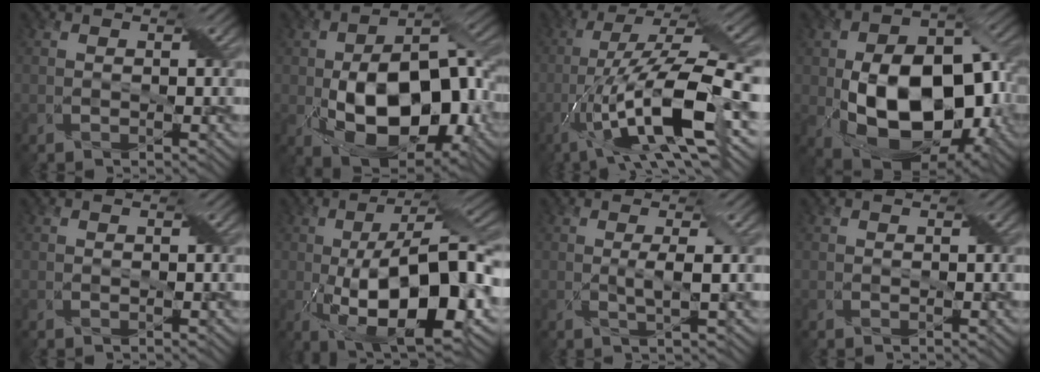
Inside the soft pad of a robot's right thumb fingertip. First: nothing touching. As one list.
[{"total": 15.3, "force": [-3.4, 8.7, 12.1], "torque": [-0.193, -0.014, -0.060]}, {"total": 16.4, "force": [-5.7, 4.8, 14.6], "torque": [-0.269, 0.000, -0.099]}, {"total": 16.8, "force": [-3.2, 10.8, 12.5], "torque": [-0.202, -0.021, -0.054]}, {"total": 0.0}, {"total": 17.2, "force": [-3.8, 6.4, 15.5], "torque": [-0.249, -0.003, -0.067]}, {"total": 2.3, "force": [0.1, 0.3, 2.3], "torque": [-0.043, 0.003, 0.002]}, {"total": 0.0}]